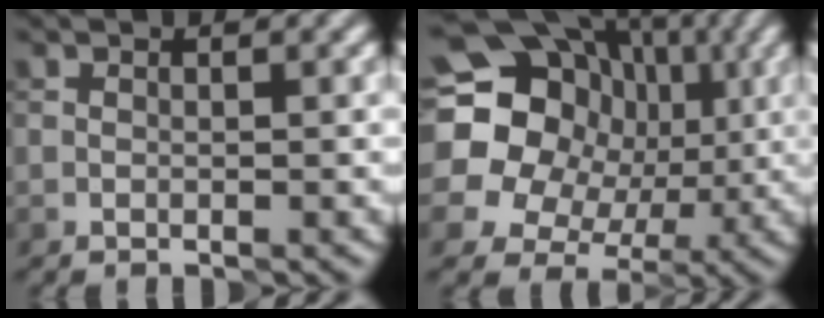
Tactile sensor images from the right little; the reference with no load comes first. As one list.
[{"total": 20.4, "force": [3.2, 18.6, 7.8], "torque": [-0.194, 0.039, 0.012]}]